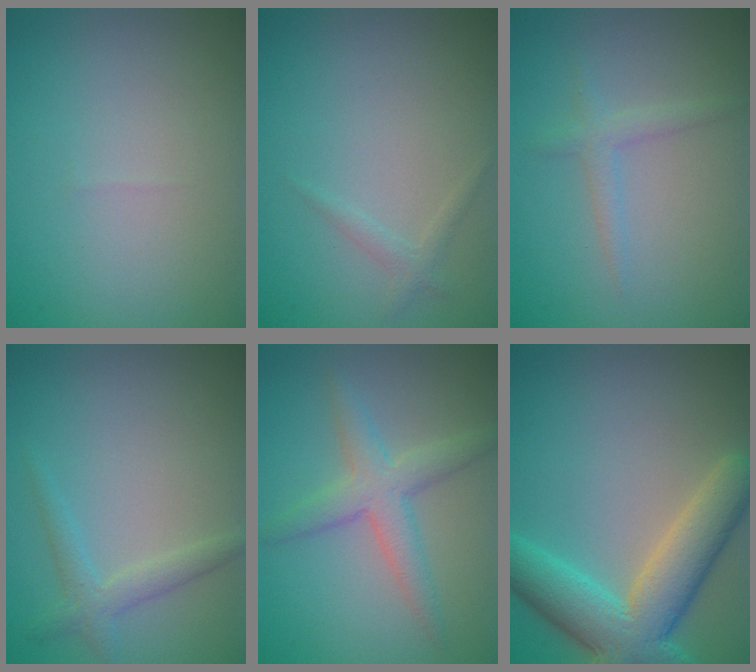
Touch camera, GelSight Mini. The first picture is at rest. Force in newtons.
{"total": 1.0, "press": 1.0, "slide": 0.0}
{"total": 1.6, "press": 1.6, "slide": 0.1}
{"total": 2.0, "press": 2.0, "slide": 0.1}
{"total": 3.7, "press": 3.7, "slide": 0.1}
{"total": 9.0, "press": 9.0, "slide": 0.6}